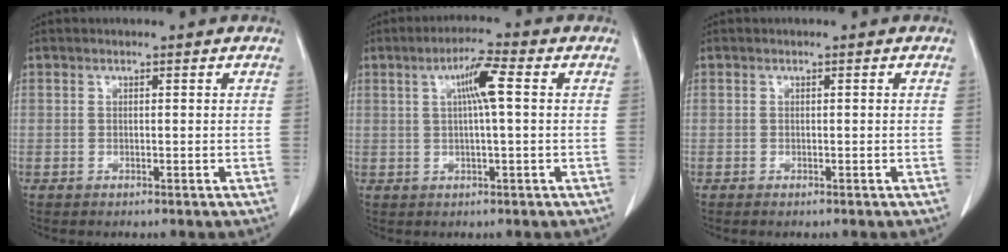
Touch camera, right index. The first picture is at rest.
{"total": 5.4, "force": [1.3, 0.5, 5.2], "torque": [-0.093, 0.012, 0.021]}
{"total": 0.6, "force": [-0.4, 0.0, 0.5], "torque": [-0.011, -0.001, -0.005]}